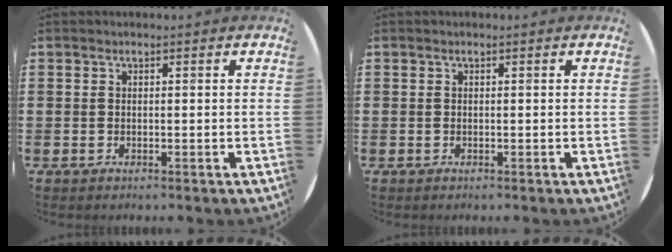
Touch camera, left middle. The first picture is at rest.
{"total": 0.0}